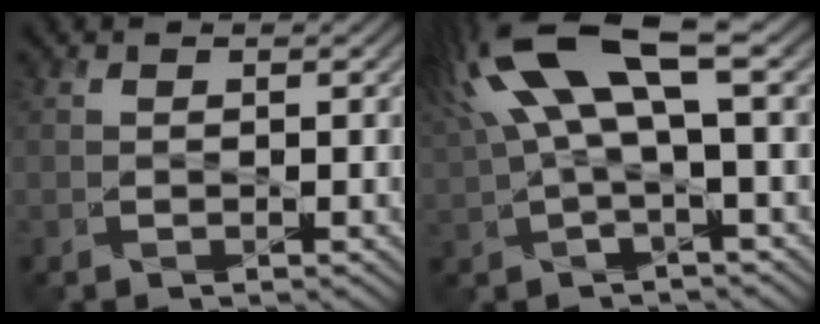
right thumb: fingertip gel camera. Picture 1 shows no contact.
{"total": 13.4, "force": [4.8, 3.8, 12.0], "torque": [-0.279, 0.023, 0.097]}